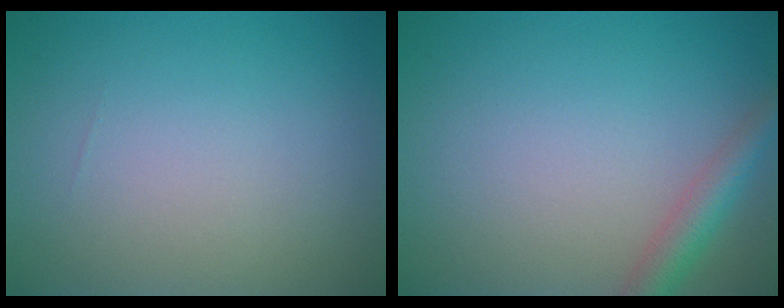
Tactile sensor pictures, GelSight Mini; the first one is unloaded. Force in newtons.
{"total": 2.8, "press": 2.8, "slide": 0.1}